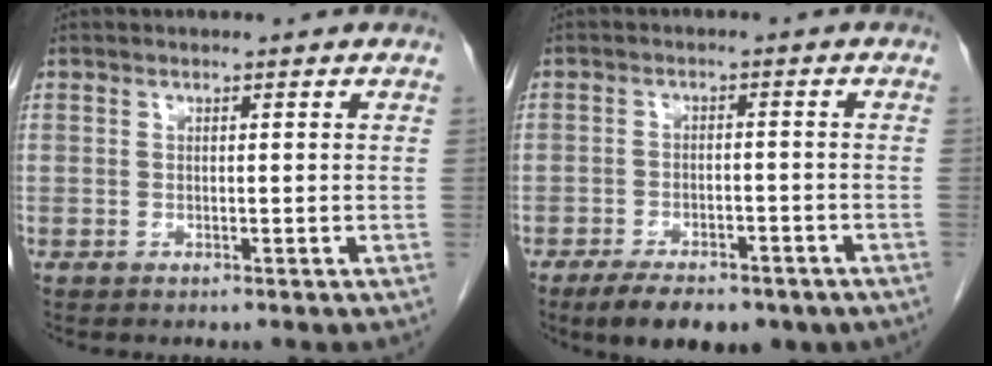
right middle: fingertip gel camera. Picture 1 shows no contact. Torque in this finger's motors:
{"motor_torque": [1.08, -1.05, 0.35, 0.07]}